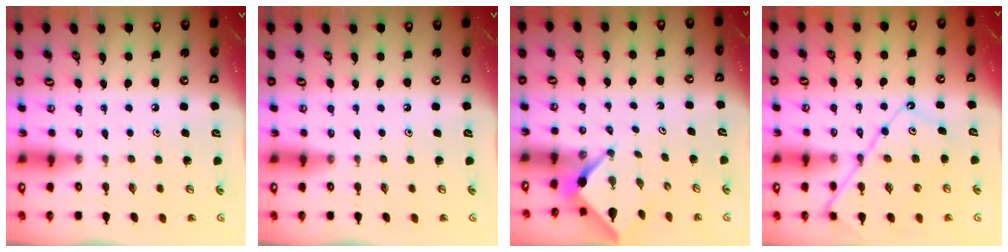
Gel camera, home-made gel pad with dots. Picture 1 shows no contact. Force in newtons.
{"total": 0.0}
{"total": 2.4, "press": 2.4, "slide": 0.3}
{"total": 12.1, "press": 12.0, "slide": 1.4}